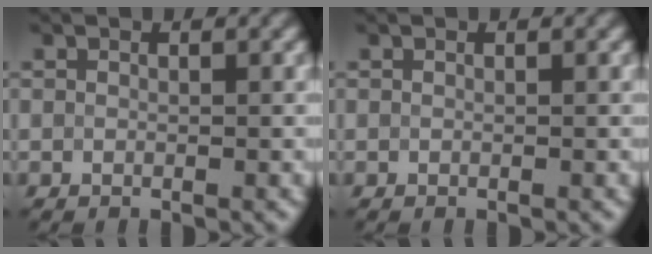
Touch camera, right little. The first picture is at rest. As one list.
[{"total": 0.0}]